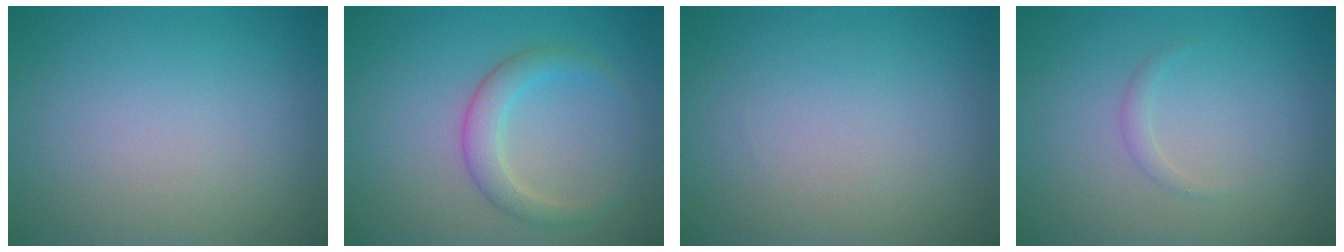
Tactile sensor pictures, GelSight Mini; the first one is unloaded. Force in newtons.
{"total": 2.6, "press": 2.6, "slide": 0.1}
{"total": 0.0}
{"total": 0.8, "press": 0.8, "slide": 0.0}